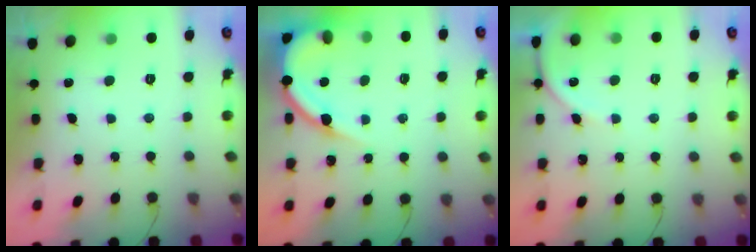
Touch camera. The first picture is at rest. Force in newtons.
{"total": 10.3, "press": 10.2, "slide": 0.9}
{"total": 4.9, "press": 4.8, "slide": 0.6}